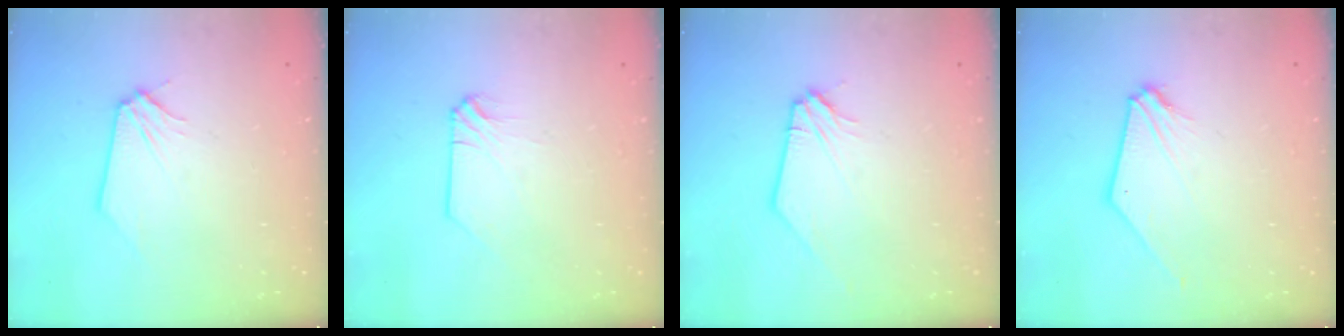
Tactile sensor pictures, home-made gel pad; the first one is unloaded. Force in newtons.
{"total": 0.0}
{"total": 0.8, "press": 0.8, "slide": 0.1}
{"total": 3.9, "press": 3.9, "slide": 0.8}